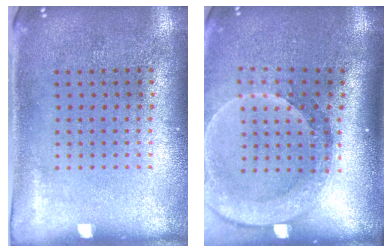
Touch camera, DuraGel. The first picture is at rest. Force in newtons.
{"total": 2.6, "press": 2.0, "slide": 1.7}